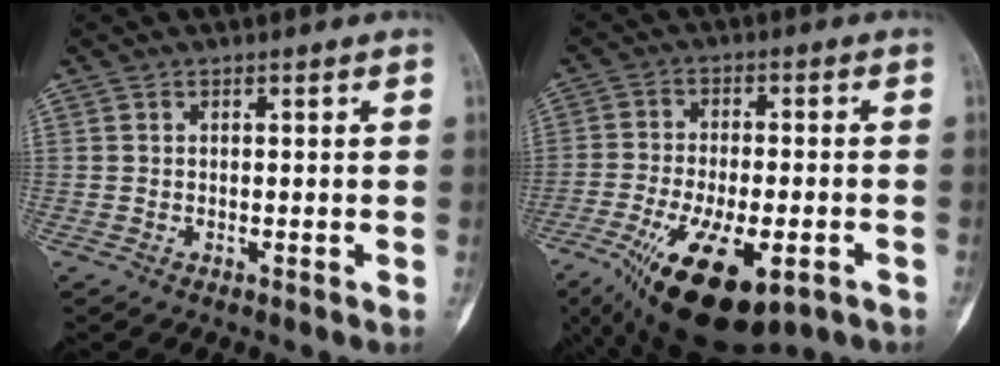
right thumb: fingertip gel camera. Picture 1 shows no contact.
{"total": 17.1, "force": [-8.2, 6.7, 13.4], "torque": [-0.242, 0.002, -0.125]}